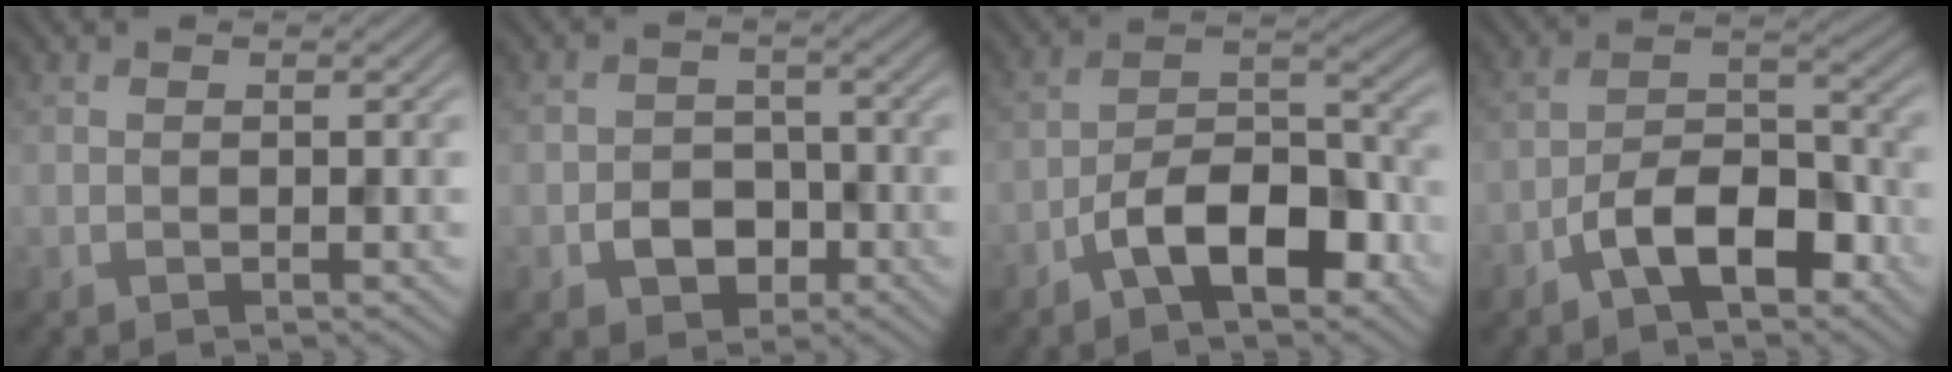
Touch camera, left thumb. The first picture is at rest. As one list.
[{"total": 4.2, "force": [-1.7, 3.2, 2.1], "torque": [-0.035, -0.003, -0.034]}, {"total": 9.7, "force": [-5.2, 4.1, 7.1], "torque": [-0.105, 0.014, -0.105]}, {"total": 8.2, "force": [-4.5, 3.6, 5.8], "torque": [-0.091, 0.015, -0.091]}]